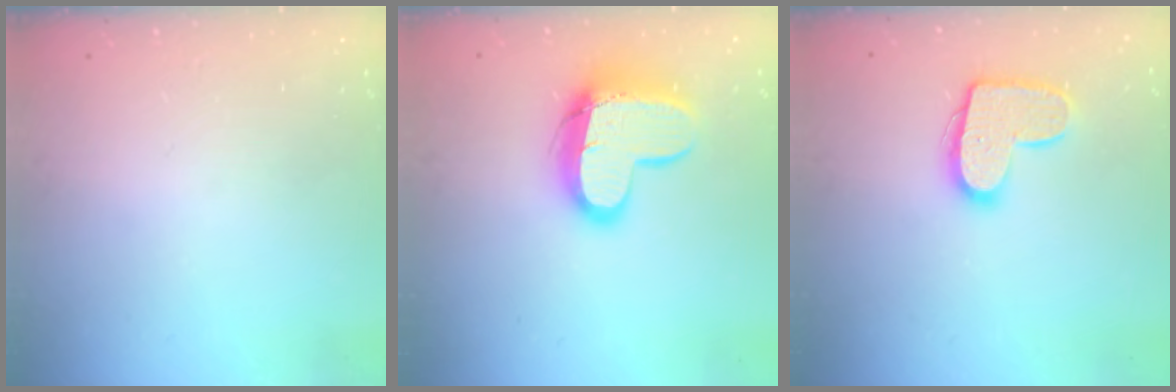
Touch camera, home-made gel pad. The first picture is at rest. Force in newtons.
{"total": 13.7, "press": 13.6, "slide": 1.3}
{"total": 13.2, "press": 13.2, "slide": 0.7}